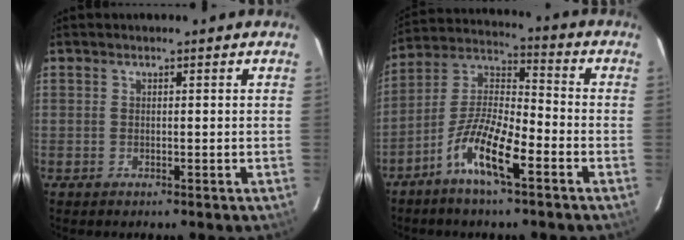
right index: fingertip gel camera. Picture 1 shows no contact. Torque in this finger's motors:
{"motor_torque": [1.12, -1.02, 0.34, 0.16]}